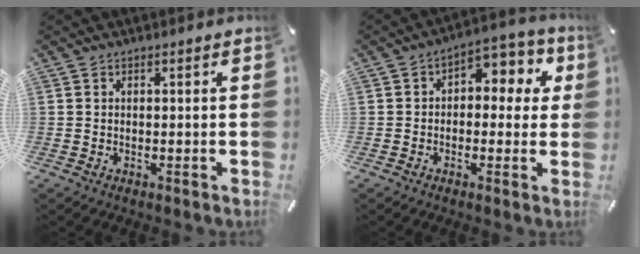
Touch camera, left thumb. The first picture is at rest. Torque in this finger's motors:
{"motor_torque": [1.01, 1.06, 0.78, -0.50, 0.02]}